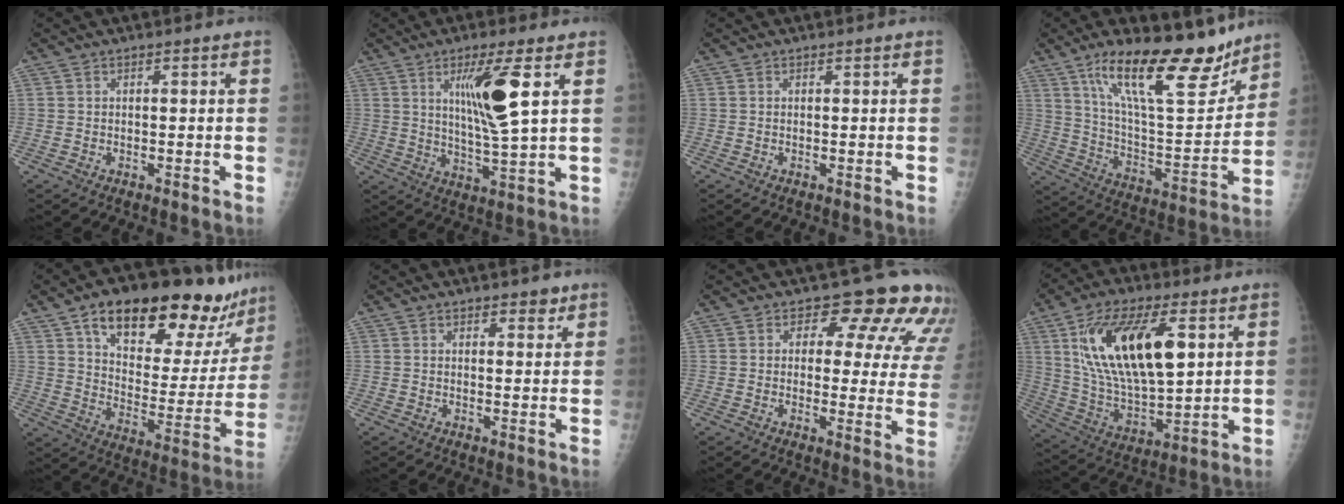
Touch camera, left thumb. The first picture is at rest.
{"total": 11.3, "force": [3.9, 1.1, 10.5], "torque": [-0.192, -0.034, 0.074]}
{"total": 0.0}
{"total": 22.7, "force": [15.4, 7.0, 15.1], "torque": [-0.205, -0.081, 0.263]}
{"total": 26.7, "force": [18.8, 10.5, 15.8], "torque": [-0.186, -0.066, 0.276]}
{"total": 2.9, "force": [2.0, 1.4, 1.6], "torque": [-0.004, -0.011, 0.027]}
{"total": 14.5, "force": [9.7, 6.9, 8.3], "torque": [-0.041, -0.048, 0.088]}
{"total": 21.4, "force": [7.1, 9.4, 17.9], "torque": [-0.309, -0.024, 0.134]}